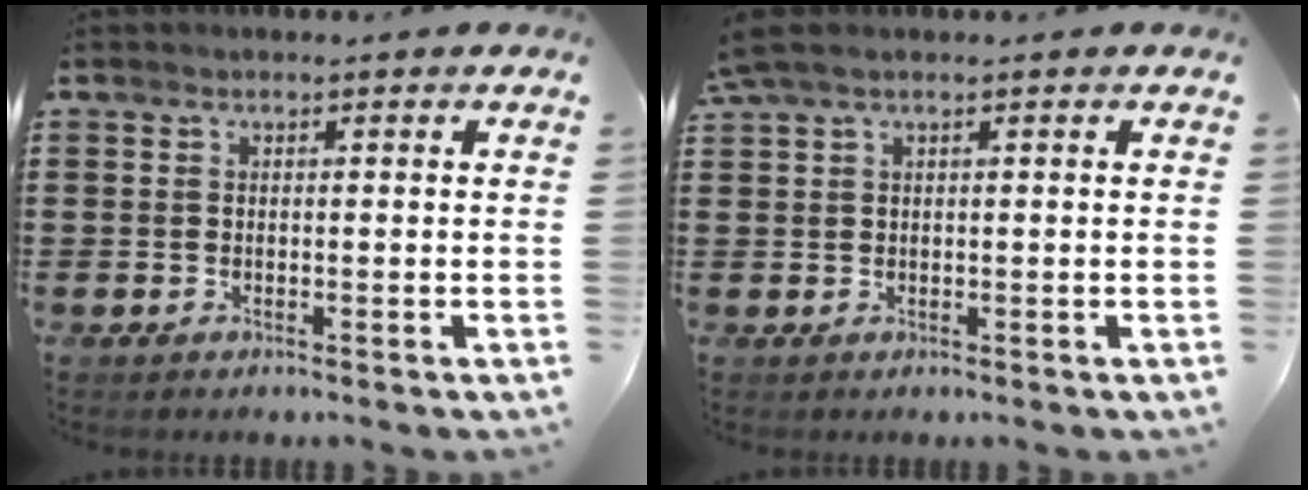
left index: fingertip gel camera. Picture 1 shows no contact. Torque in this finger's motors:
{"motor_torque": [1.34, -0.79, 0.53, 0.16]}